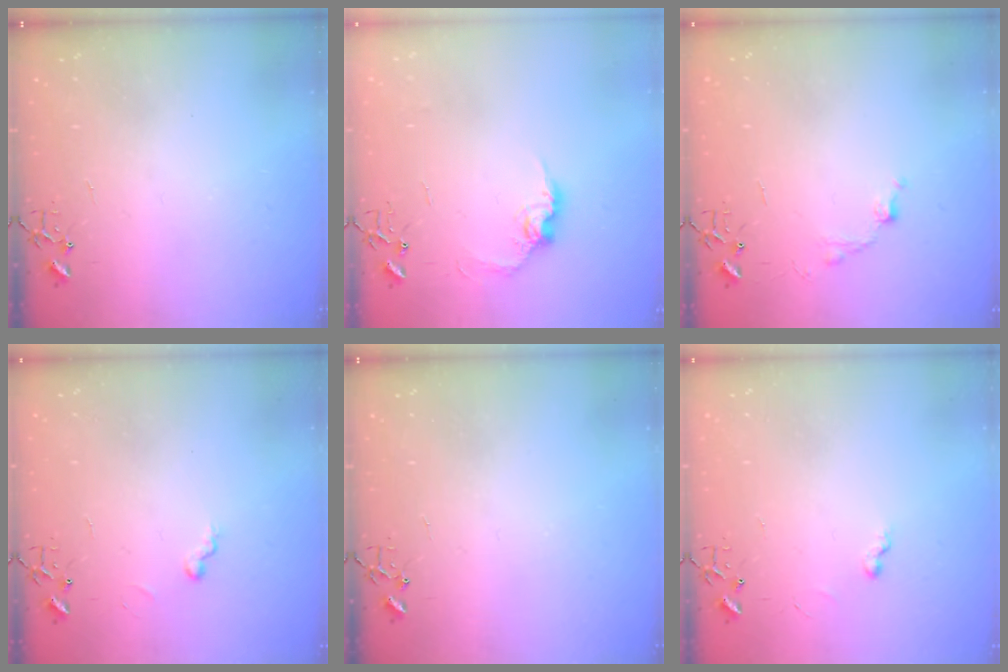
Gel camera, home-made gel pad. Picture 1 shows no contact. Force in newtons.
{"total": 10.1, "press": 10.0, "slide": 0.5}
{"total": 6.7, "press": 6.7, "slide": 0.9}
{"total": 5.9, "press": 5.8, "slide": 0.6}
{"total": 0.0}
{"total": 5.2, "press": 5.2, "slide": 0.4}